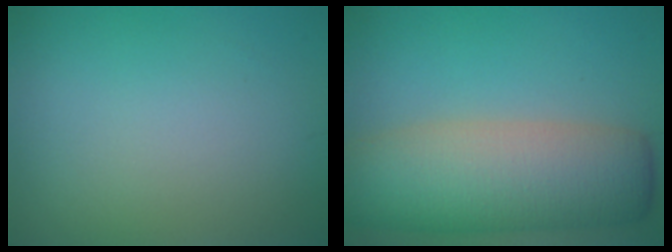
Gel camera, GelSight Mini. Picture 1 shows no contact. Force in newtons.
{"total": 10.6, "press": 10.5, "slide": 0.5}